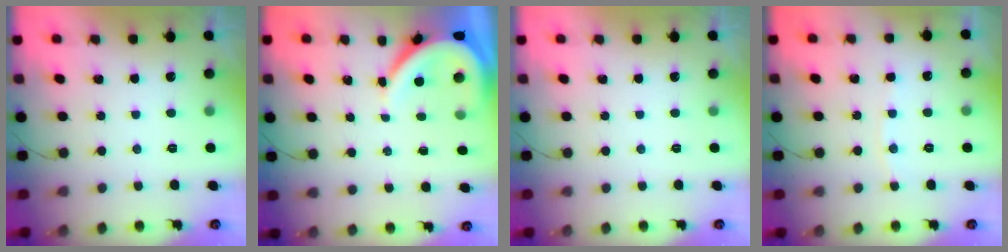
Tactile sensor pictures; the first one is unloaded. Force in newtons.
{"total": 7.4, "press": 7.4, "slide": 1.0}
{"total": 0.0}
{"total": 2.9, "press": 2.8, "slide": 0.4}